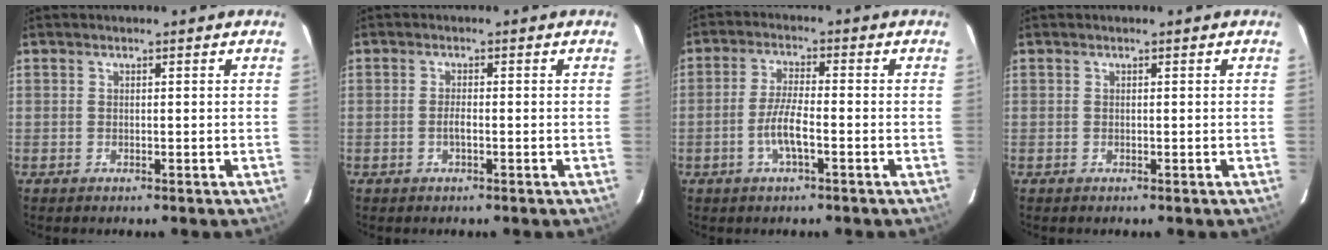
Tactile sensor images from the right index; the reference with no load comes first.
{"total": 1.4, "force": [-0.5, 0.3, 1.3], "torque": [-0.026, 0.001, -0.010]}
{"total": 5.5, "force": [-2.2, 0.9, 4.9], "torque": [-0.101, 0.000, -0.043]}
{"total": 0.0}